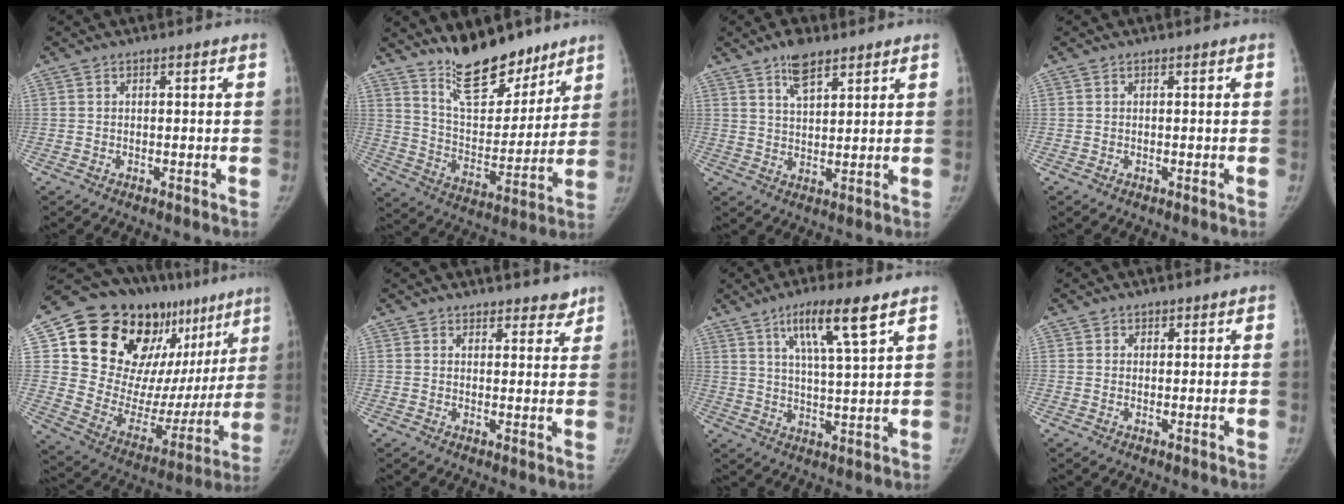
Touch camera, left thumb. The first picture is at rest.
{"total": 16.4, "force": [13.0, 6.7, 7.4], "torque": [-0.066, -0.095, 0.220]}
{"total": 6.0, "force": [4.1, 2.4, 3.6], "torque": [-0.043, -0.022, 0.071]}
{"total": 0.0}
{"total": 30.0, "force": [16.2, 16.5, 19.1], "torque": [-0.232, -0.024, 0.261]}
{"total": 3.8, "force": [3.2, 2.0, 0.4], "torque": [0.033, -0.021, 0.035]}
{"total": 10.4, "force": [5.8, 1.1, 8.6], "torque": [-0.151, -0.025, 0.102]}
{"total": 1.0, "force": [0.4, 0.9, -0.1], "torque": [0.021, 0.001, -0.001]}